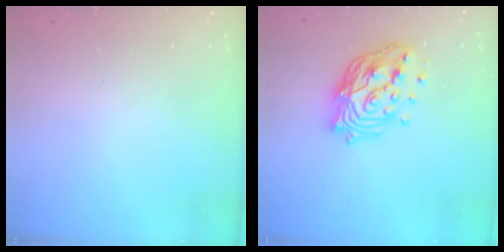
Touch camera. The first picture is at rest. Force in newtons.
{"total": 16.7, "press": 16.7, "slide": 1.5}